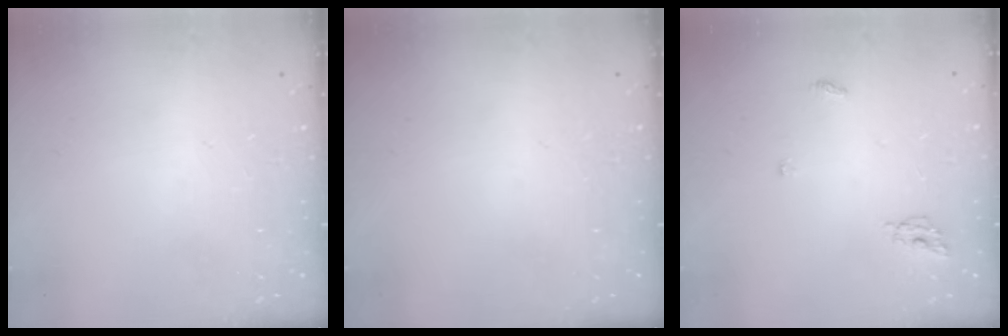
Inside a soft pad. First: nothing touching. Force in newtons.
{"total": 0.0}
{"total": 5.0, "press": 5.0, "slide": 0.3}